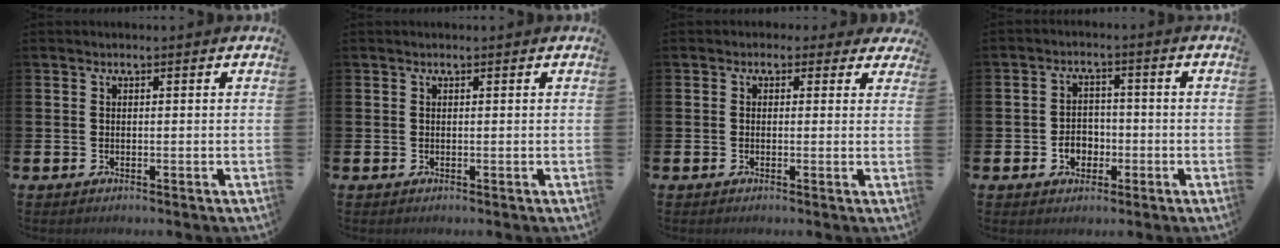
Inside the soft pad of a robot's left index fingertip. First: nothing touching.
{"total": 0.0}
{"total": 1.2, "force": [0.4, 1.1, 0.1], "torque": [-0.001, 0.006, 0.004]}
{"total": 3.6, "force": [-1.2, 2.9, 1.7], "torque": [-0.021, -0.002, -0.030]}